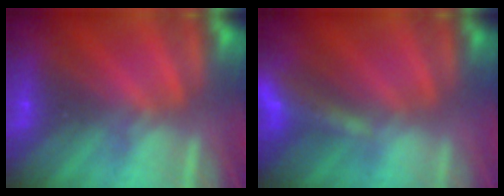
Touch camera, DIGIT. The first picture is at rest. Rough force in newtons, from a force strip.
{"total": 9.4}